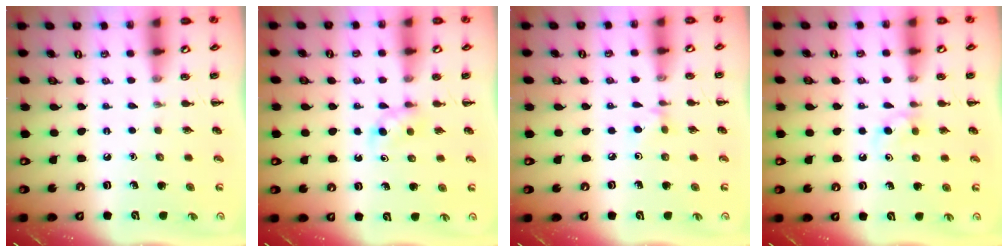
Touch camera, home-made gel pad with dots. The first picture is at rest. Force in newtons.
{"total": 3.1, "press": 2.8, "slide": 1.2}
{"total": 3.0, "press": 2.7, "slide": 1.2}
{"total": 4.5, "press": 4.1, "slide": 1.8}